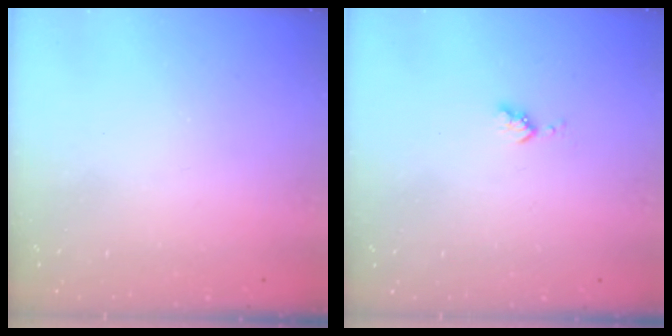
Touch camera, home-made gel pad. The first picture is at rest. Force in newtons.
{"total": 3.5, "press": 3.5, "slide": 0.4}